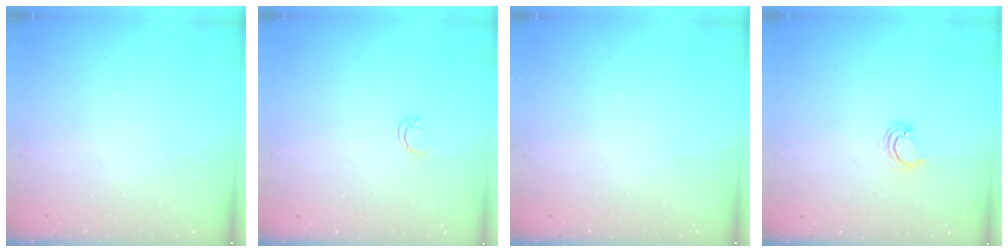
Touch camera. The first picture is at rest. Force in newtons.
{"total": 3.5, "press": 3.5, "slide": 0.5}
{"total": 0.0}
{"total": 4.0, "press": 4.0, "slide": 0.4}